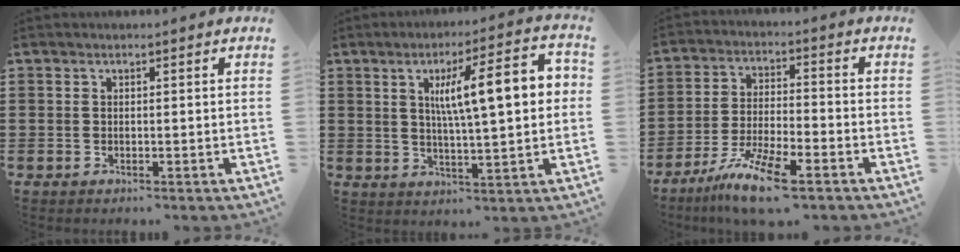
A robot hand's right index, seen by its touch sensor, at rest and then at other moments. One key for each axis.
{"total": 11.7, "fx": 2.7, "fy": 2.5, "fz": 11.1, "tx": -0.193, "ty": 0.008, "tz": 0.037}
{"total": 9.8, "fx": -7.0, "fy": 1.2, "fz": 6.8, "tx": -0.153, "ty": -0.007, "tz": -0.138}